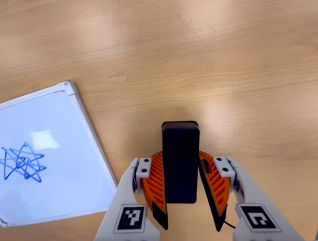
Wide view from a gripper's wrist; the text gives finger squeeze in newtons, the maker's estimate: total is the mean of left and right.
{"total": 5.4, "left": 5.1, "right": 5.7}